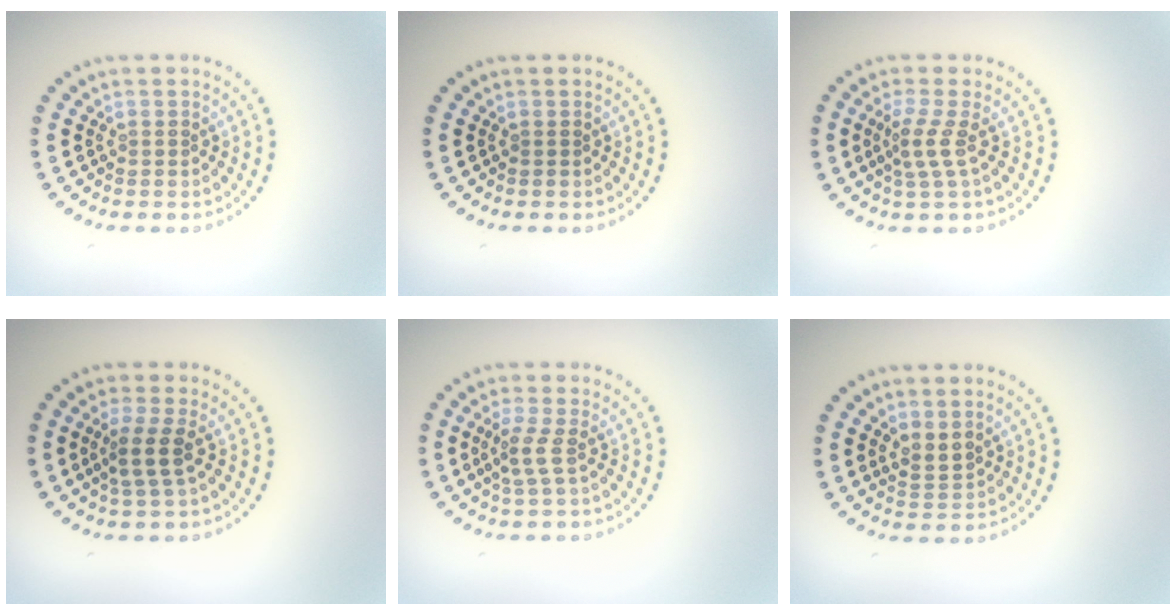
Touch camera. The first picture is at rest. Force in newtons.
{"total": 0.0}
{"total": 2.2, "press": 1.4, "slide": 1.7}
{"total": 2.6, "press": 2.1, "slide": 1.4}
{"total": 1.8, "press": 1.3, "slide": 1.2}
{"total": 1.8, "press": 1.5, "slide": 0.9}